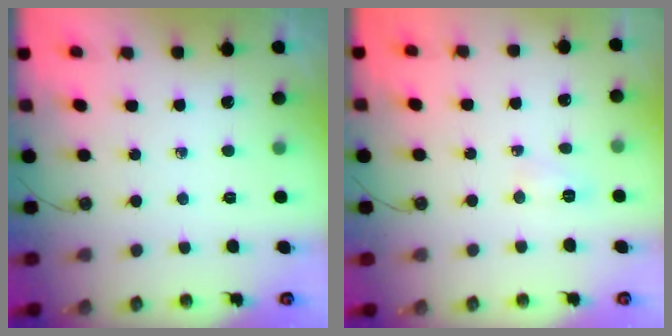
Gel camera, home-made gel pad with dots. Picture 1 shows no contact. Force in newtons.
{"total": 3.5, "press": 3.2, "slide": 1.2}